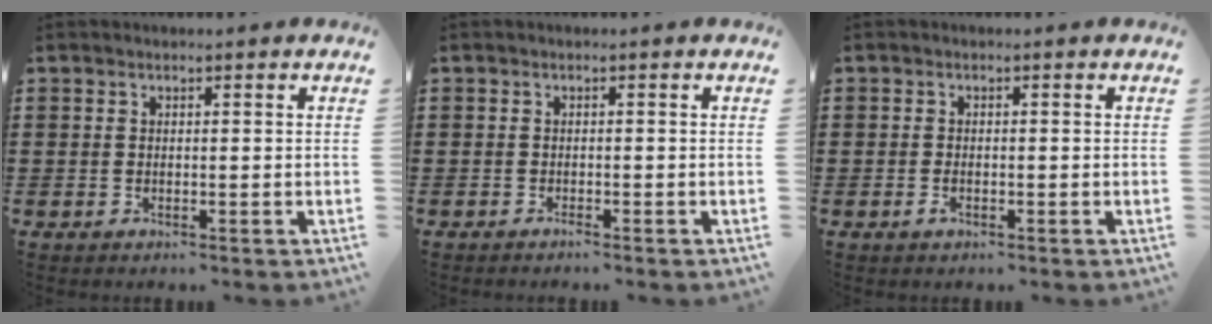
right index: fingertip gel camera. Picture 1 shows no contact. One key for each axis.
{"total": 0.5, "fx": -0.4, "fy": -0.3, "fz": 0.2, "tx": -0.005, "ty": -0.004, "tz": -0.007}
{"total": 1.1, "fx": -0.6, "fy": 0.5, "fz": 0.8, "tx": -0.018, "ty": -0.005, "tz": -0.010}